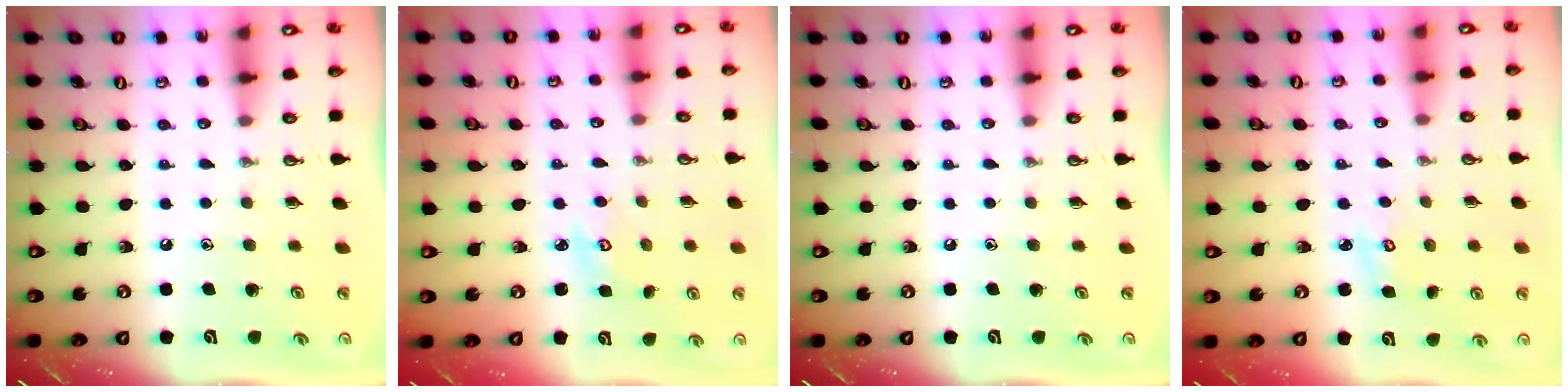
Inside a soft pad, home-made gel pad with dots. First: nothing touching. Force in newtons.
{"total": 3.1, "press": 3.0, "slide": 0.3}
{"total": 0.0}
{"total": 2.9, "press": 2.9, "slide": 0.2}